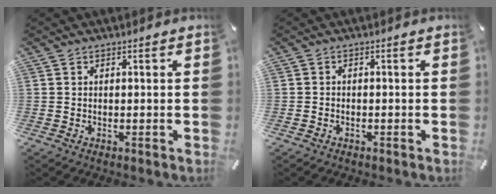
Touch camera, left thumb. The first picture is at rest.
{"total": 0.9, "force": [-0.6, 0.7, 0.2], "torque": [-0.007, 0.003, -0.014]}